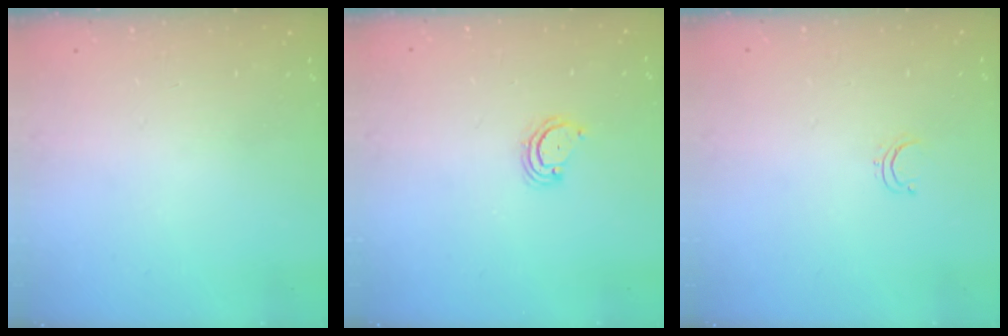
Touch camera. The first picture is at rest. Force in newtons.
{"total": 3.5, "press": 3.4, "slide": 0.4}
{"total": 2.8, "press": 2.8, "slide": 0.2}